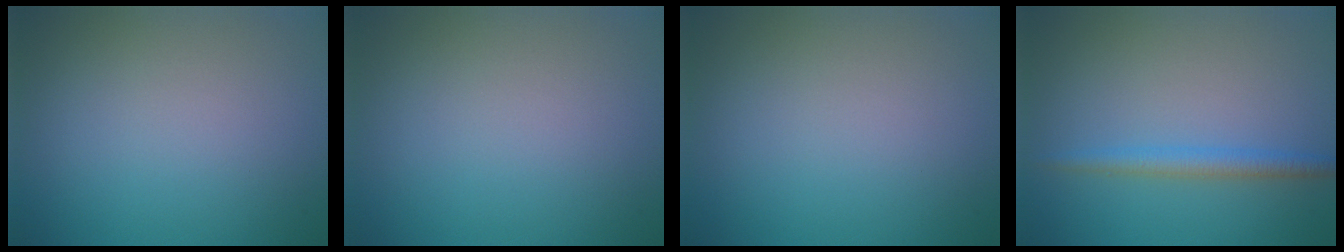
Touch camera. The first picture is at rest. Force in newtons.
{"total": 0.0}
{"total": 0.0}
{"total": 2.1, "press": 2.1, "slide": 0.2}